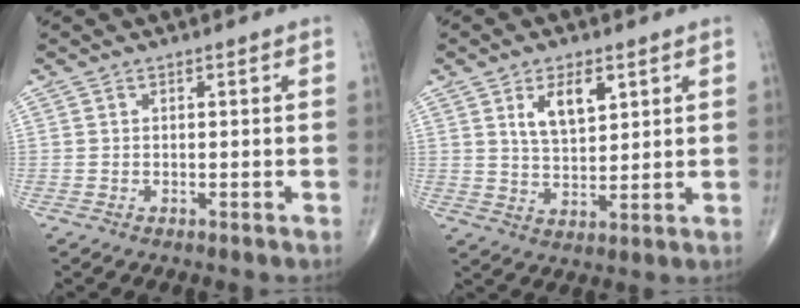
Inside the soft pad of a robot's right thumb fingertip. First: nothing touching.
{"total": 7.4, "force": [3.3, 3.7, 5.5], "torque": [-0.080, -0.021, 0.063]}